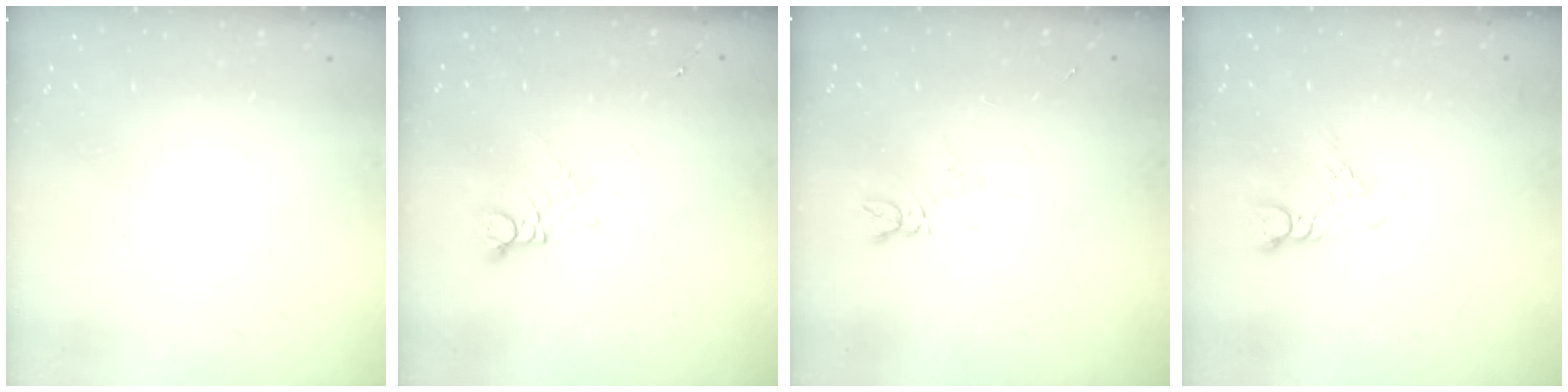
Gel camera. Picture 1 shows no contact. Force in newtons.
{"total": 5.0, "press": 5.0, "slide": 0.5}
{"total": 5.4, "press": 5.3, "slide": 0.7}
{"total": 3.5, "press": 3.5, "slide": 0.4}